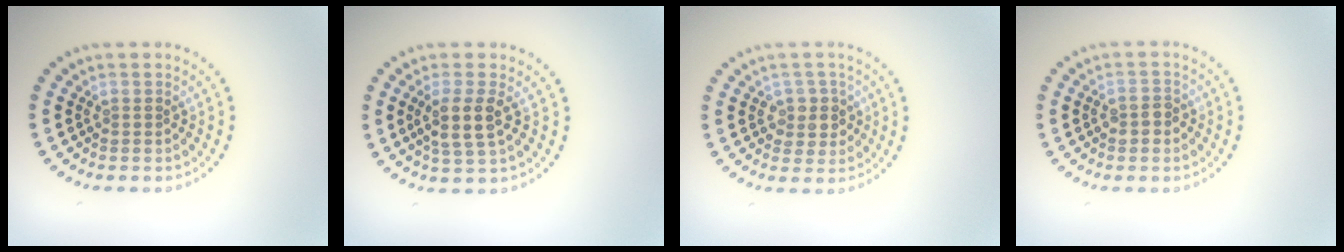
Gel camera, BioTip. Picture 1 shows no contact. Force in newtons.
{"total": 2.9, "press": 2.5, "slide": 1.4}
{"total": 2.2, "press": 2.1, "slide": 0.8}
{"total": 1.7, "press": 1.7, "slide": 0.3}